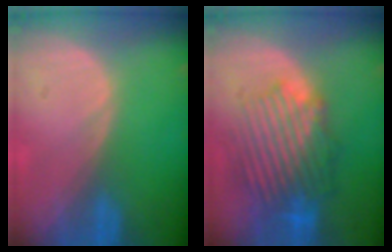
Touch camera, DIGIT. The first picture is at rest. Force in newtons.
{"total": 9.6, "press": 9.0, "slide": 3.3}